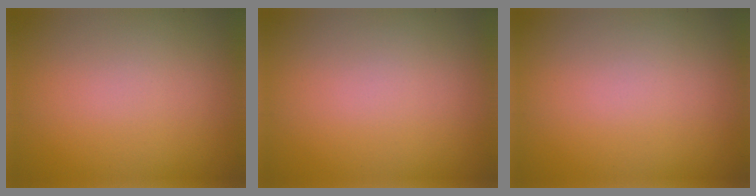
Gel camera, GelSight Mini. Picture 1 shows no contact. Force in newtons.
{"total": 0.0}
{"total": 0.0}